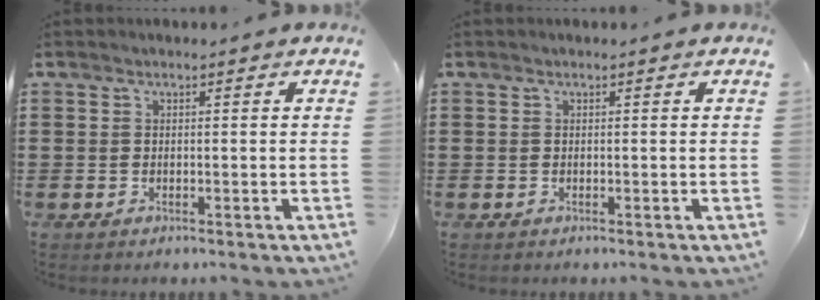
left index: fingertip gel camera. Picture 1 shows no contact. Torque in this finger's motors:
{"motor_torque": [-0.03, -0.03, 0.00, 0.00]}